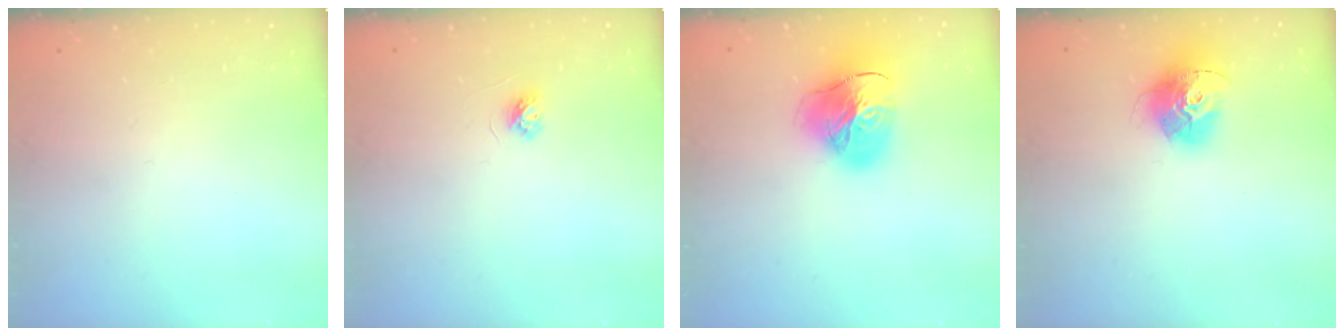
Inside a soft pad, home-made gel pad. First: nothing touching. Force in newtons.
{"total": 3.8, "press": 3.7, "slide": 0.5}
{"total": 23.3, "press": 23.2, "slide": 2.4}
{"total": 15.2, "press": 15.2, "slide": 1.5}